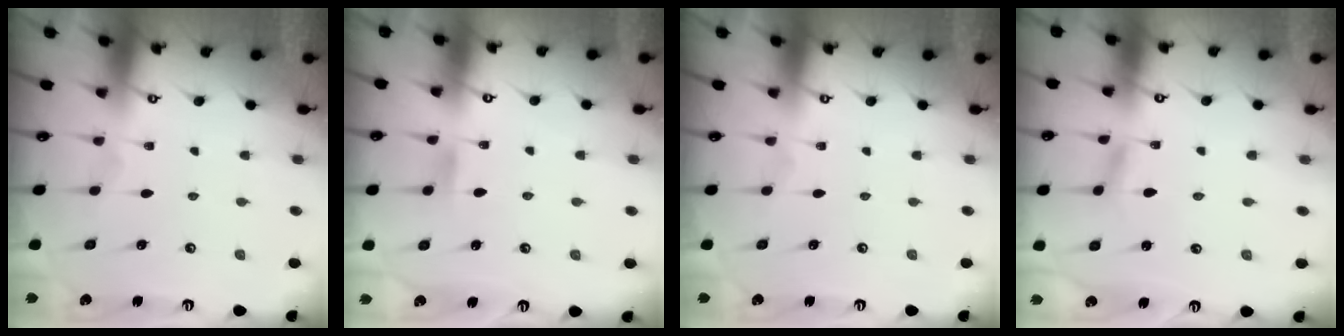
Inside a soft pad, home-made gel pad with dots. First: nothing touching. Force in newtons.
{"total": 4.4, "press": 4.4, "slide": 0.6}
{"total": 0.0}
{"total": 2.5, "press": 2.5, "slide": 0.2}